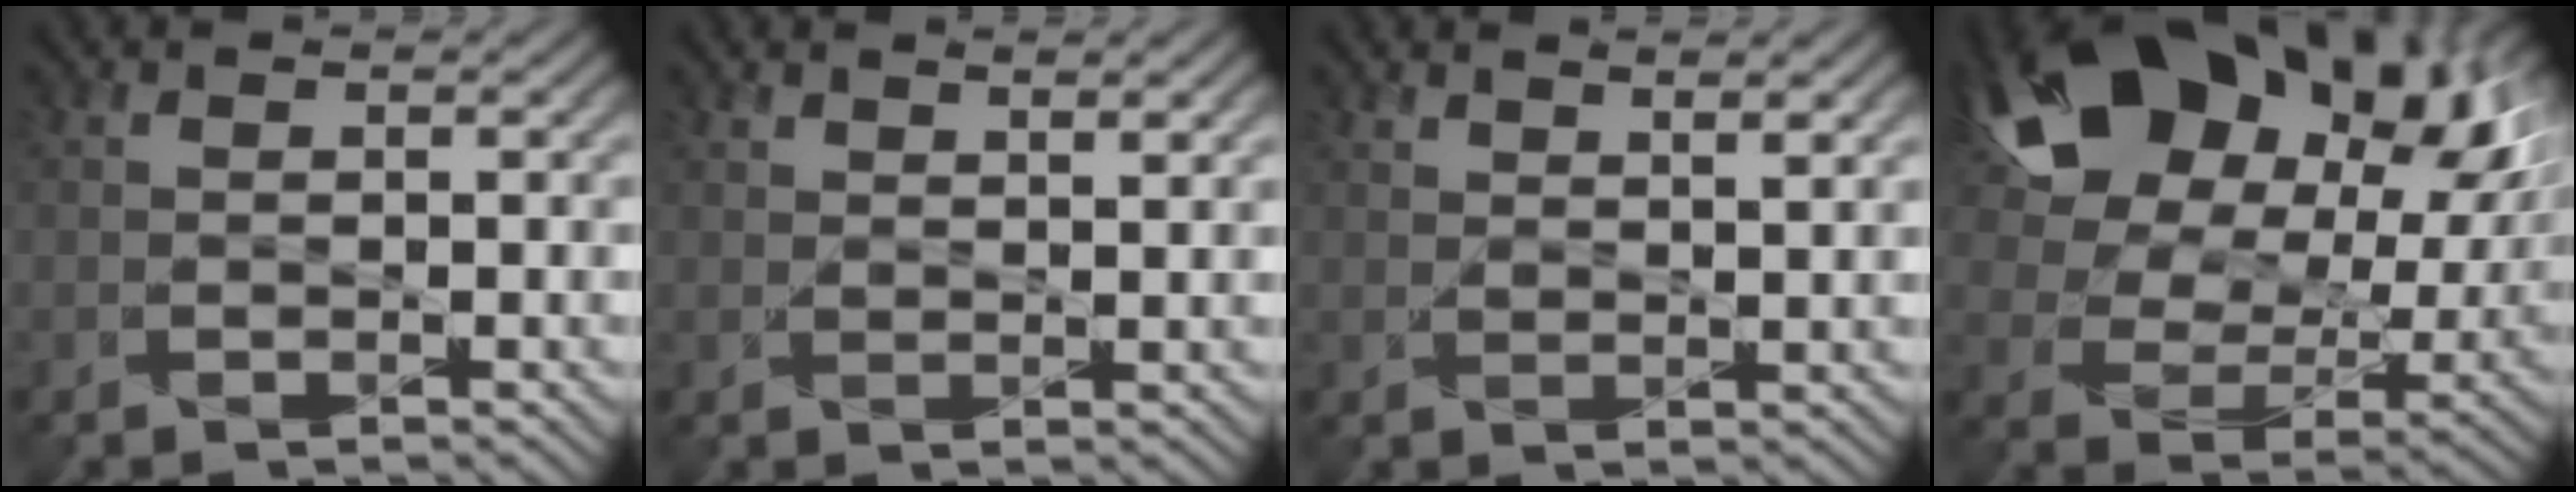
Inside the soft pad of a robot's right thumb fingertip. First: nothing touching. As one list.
[{"total": 1.8, "force": [1.7, 0.0, 0.6], "torque": [-0.013, 0.000, 0.032]}, {"total": 2.5, "force": [2.2, 0.1, 1.1], "torque": [-0.018, 0.000, 0.040]}, {"total": 19.8, "force": [9.4, 13.1, 11.6], "torque": [-0.238, 0.021, 0.189]}]